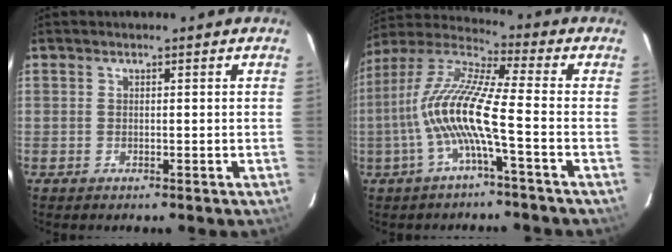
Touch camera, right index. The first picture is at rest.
{"total": 12.5, "force": [-3.4, 0.4, 12.0], "torque": [-0.237, 0.006, -0.069]}